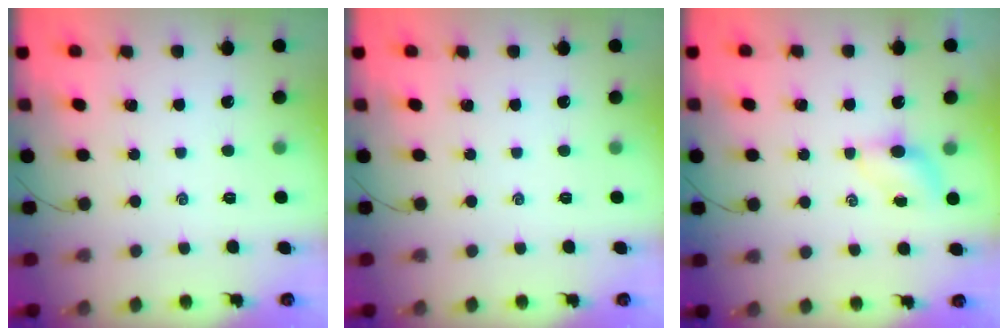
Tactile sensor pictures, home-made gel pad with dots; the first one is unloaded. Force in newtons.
{"total": 0.0}
{"total": 4.0, "press": 3.9, "slide": 1.2}